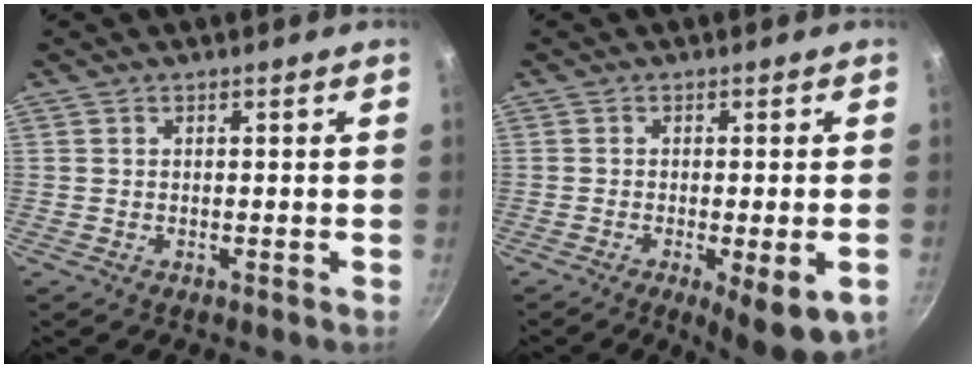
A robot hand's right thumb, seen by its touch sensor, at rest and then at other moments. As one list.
[{"total": 9.6, "force": [-3.9, 2.5, 8.4], "torque": [-0.116, -0.007, -0.051]}]